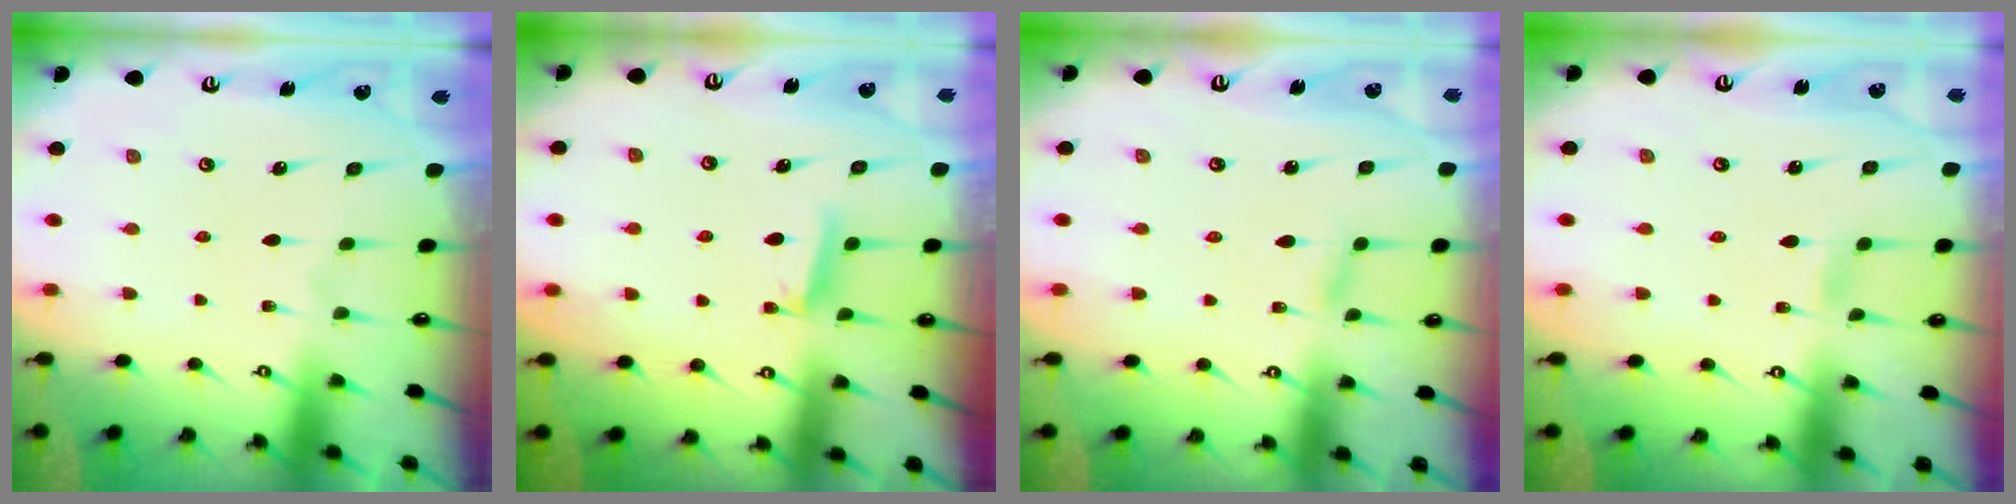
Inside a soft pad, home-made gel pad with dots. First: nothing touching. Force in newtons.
{"total": 5.0, "press": 5.0, "slide": 0.6}
{"total": 3.7, "press": 3.7, "slide": 0.3}
{"total": 2.7, "press": 2.7, "slide": 0.4}